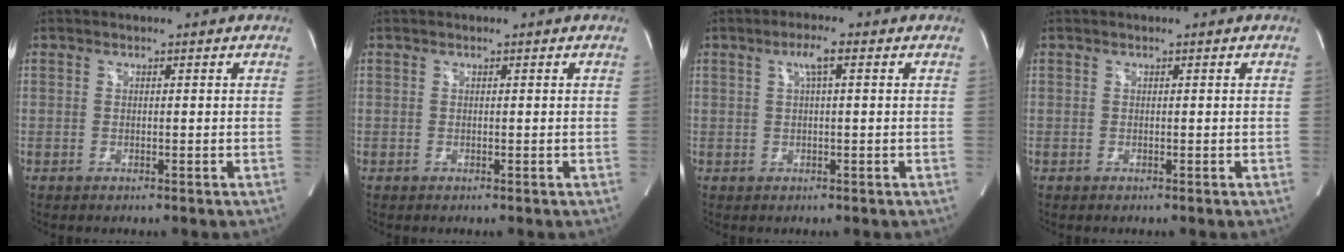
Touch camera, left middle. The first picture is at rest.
{"total": 0.0}
{"total": 2.8, "force": [1.2, 0.2, 2.5], "torque": [-0.049, 0.008, 0.018]}
{"total": 0.0}